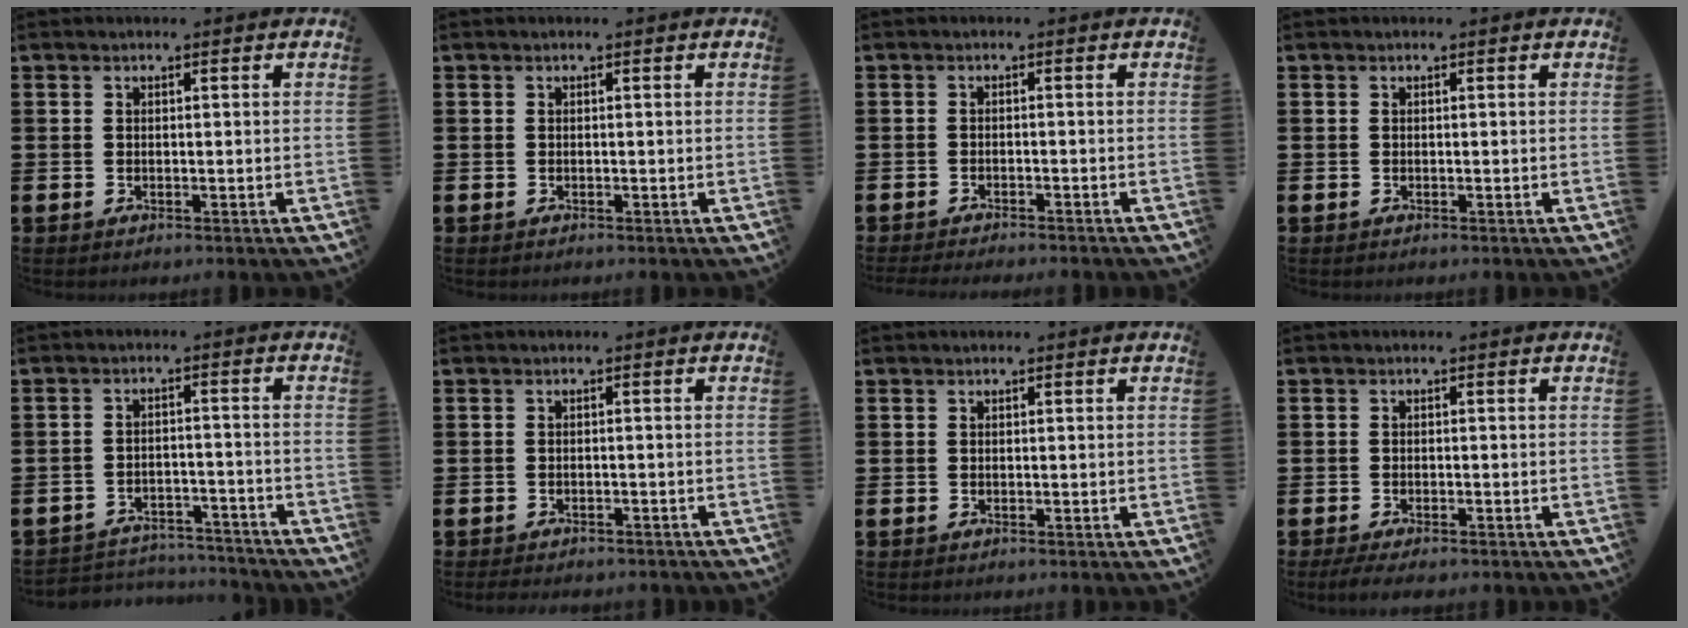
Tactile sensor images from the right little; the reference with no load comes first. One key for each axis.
{"total": 0.0}
{"total": 1.2, "fx": -1.2, "fy": -0.1, "fz": 0.1, "tx": -0.002, "ty": 0.001, "tz": -0.024}
{"total": 0.0}
{"total": 3.5, "fx": -3.5, "fy": 0.6, "fz": 0.1, "tx": -0.006, "ty": 0.006, "tz": -0.074}
{"total": 1.0, "fx": -1.0, "fy": 0.1, "fz": 0.0, "tx": -0.004, "ty": 0.000, "tz": -0.021}
{"total": 0.0}
{"total": 1.4, "fx": -1.1, "fy": 0.3, "fz": 0.9, "tx": -0.016, "ty": 0.001, "tz": -0.021}